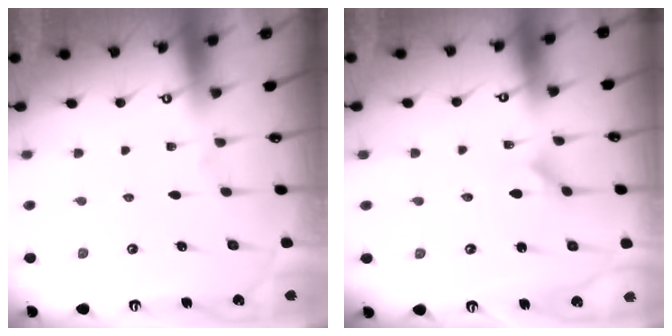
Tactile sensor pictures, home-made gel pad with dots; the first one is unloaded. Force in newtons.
{"total": 2.3, "press": 2.3, "slide": 0.1}